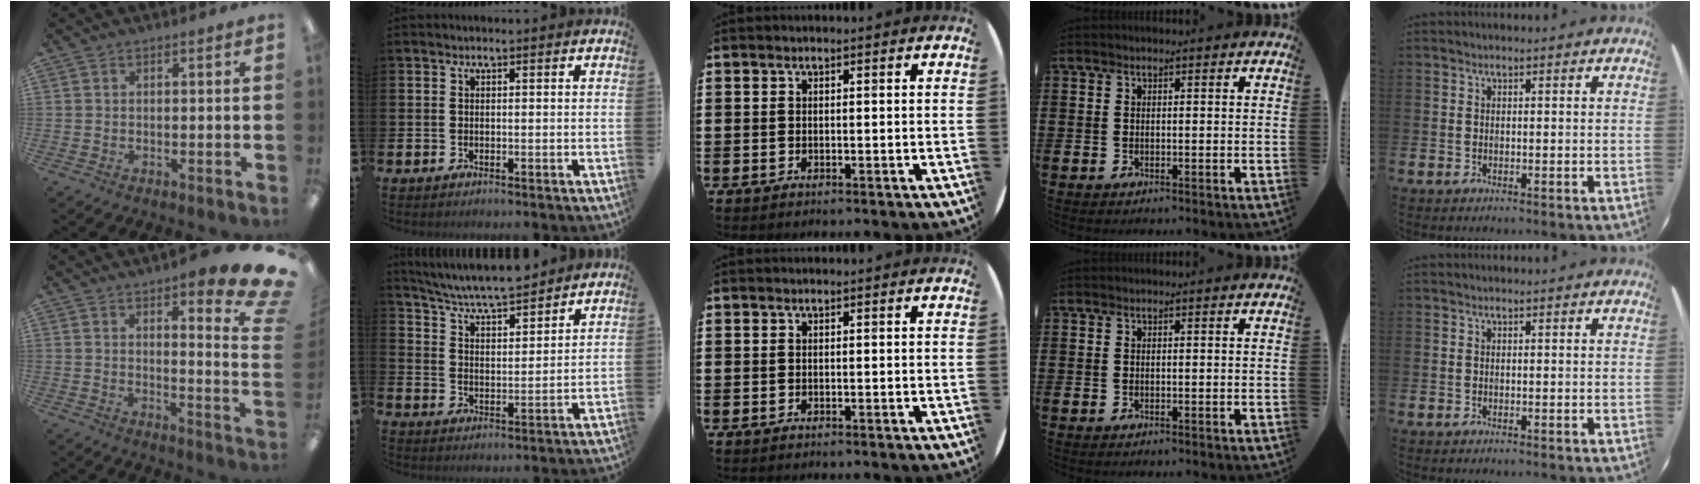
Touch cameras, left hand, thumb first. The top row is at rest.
{"thumb": {"total": 11.8, "force": [8.2, 2.8, 8.0], "torque": [-0.099, -0.068, 0.135]}, "index": {"total": 6.7, "force": [6.4, 0.4, 1.9], "torque": [-0.066, -0.044, 0.112]}}